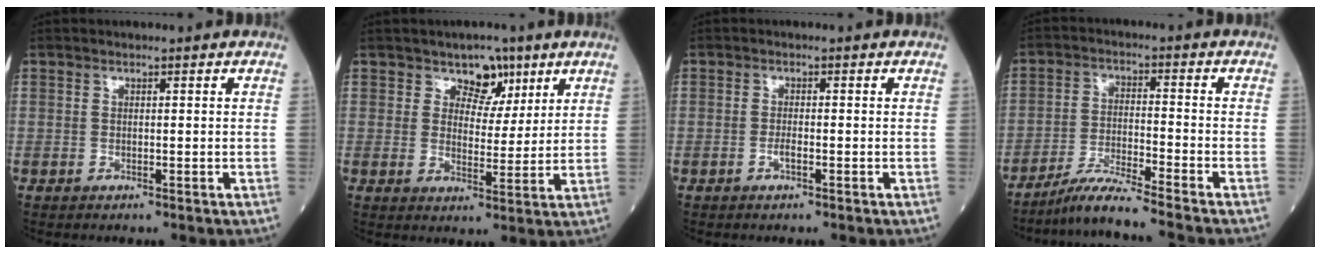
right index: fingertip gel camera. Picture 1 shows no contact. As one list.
[{"total": 5.2, "force": [3.4, 3.5, 2.0], "torque": [-0.018, 0.001, 0.052]}, {"total": 1.3, "force": [-0.7, 0.1, 1.2], "torque": [-0.022, 0.000, -0.013]}, {"total": 7.8, "force": [-6.9, -1.8, 3.3], "torque": [-0.062, -0.025, -0.128]}]